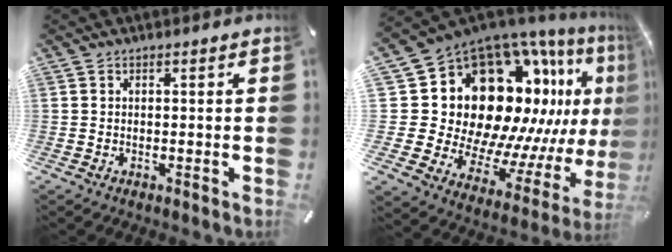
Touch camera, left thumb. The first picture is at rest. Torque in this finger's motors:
{"motor_torque": [1.94, 3.07, 1.62, -1.15, 0.49]}